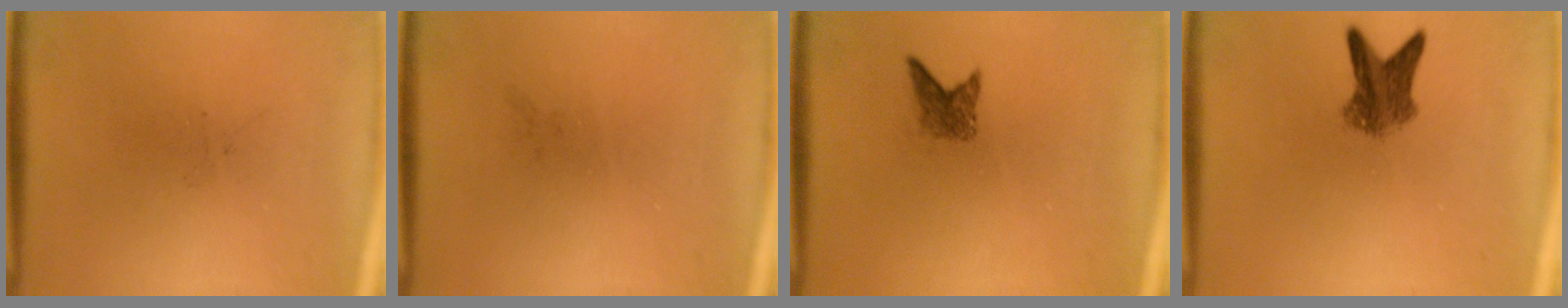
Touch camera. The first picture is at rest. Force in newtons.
{"total": 0.0}
{"total": 1.9}
{"total": 4.8}